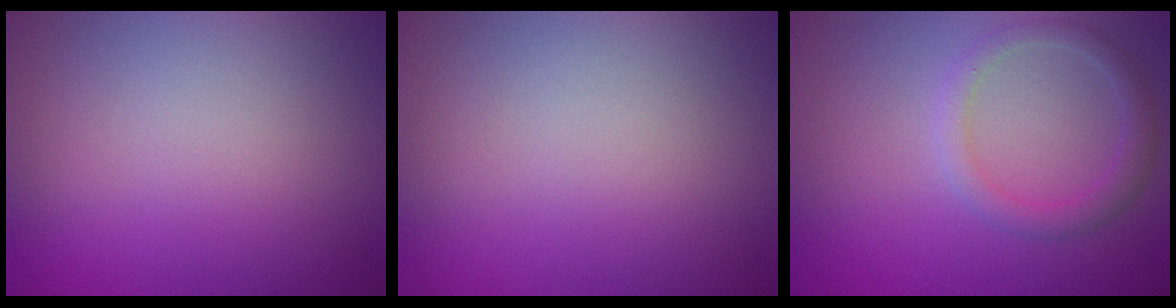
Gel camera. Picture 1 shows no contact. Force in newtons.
{"total": 0.0}
{"total": 2.1, "press": 2.1, "slide": 0.3}